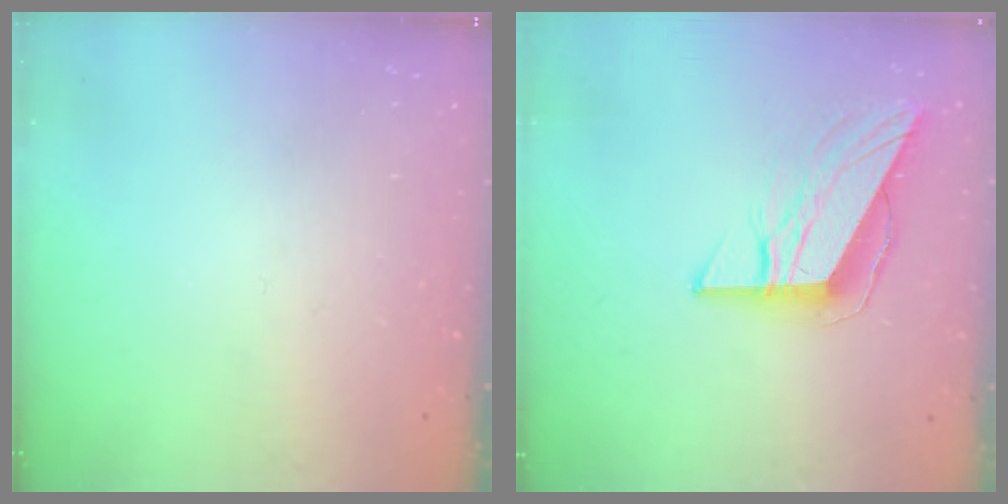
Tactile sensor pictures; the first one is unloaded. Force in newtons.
{"total": 9.4, "press": 9.4, "slide": 0.4}